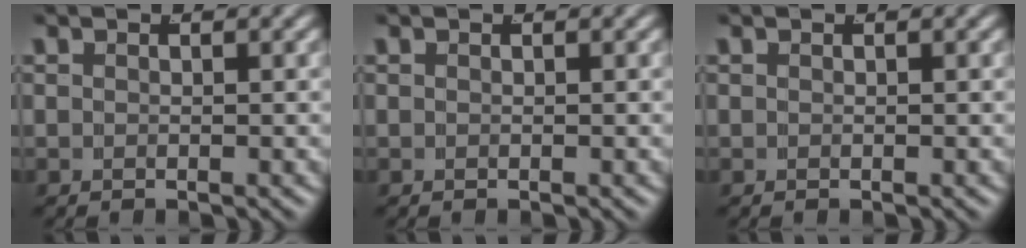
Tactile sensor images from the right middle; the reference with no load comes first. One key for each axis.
{"total": 0.0}
{"total": 0.0}